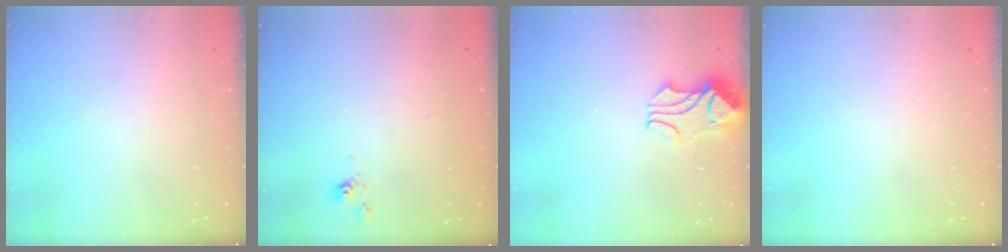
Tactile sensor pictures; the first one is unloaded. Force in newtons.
{"total": 5.8, "press": 5.8, "slide": 0.2}
{"total": 2.2, "press": 2.0, "slide": 0.9}
{"total": 0.0}